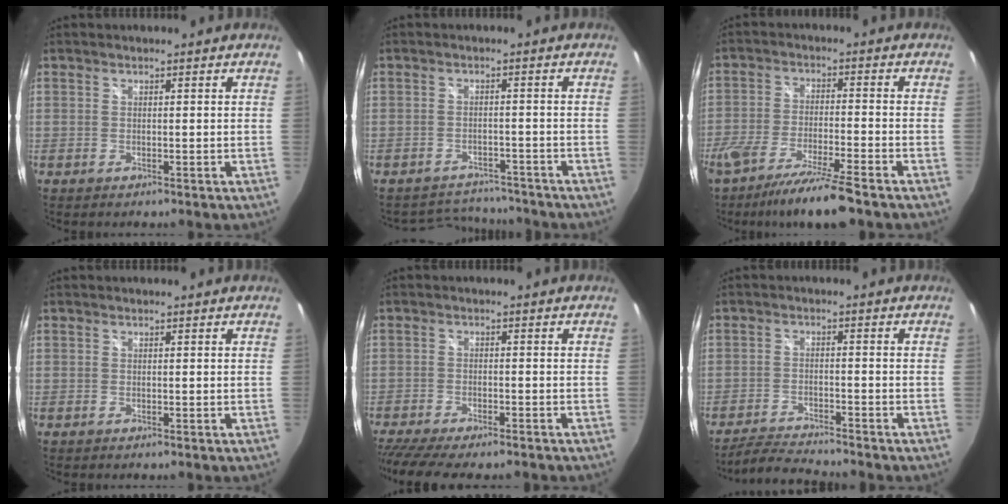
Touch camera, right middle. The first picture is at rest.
{"total": 6.6, "force": [-6.2, 2.2, 0.4], "torque": [-0.017, 0.012, -0.087]}
{"total": 12.1, "force": [-9.5, 0.5, 7.5], "torque": [-0.159, -0.028, -0.164]}
{"total": 0.0}
{"total": 11.0, "force": [-9.4, 1.8, 5.5], "torque": [-0.123, -0.034, -0.149]}
{"total": 6.4, "force": [-6.1, 0.1, 2.0], "torque": [-0.061, -0.012, -0.111]}